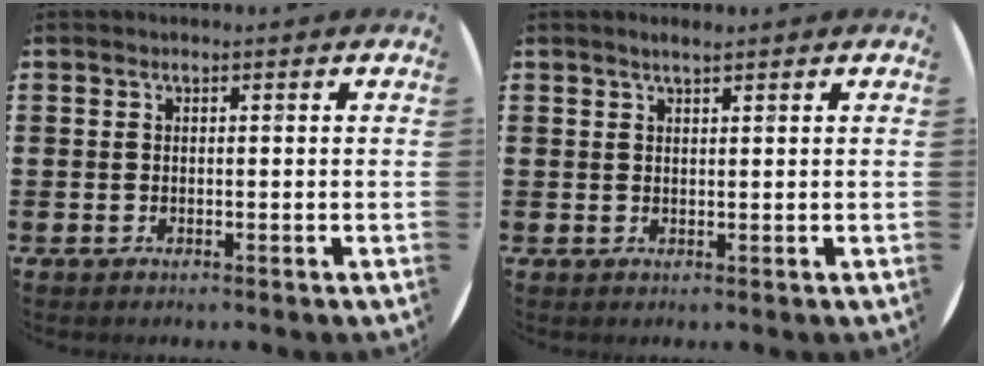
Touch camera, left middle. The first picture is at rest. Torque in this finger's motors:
{"motor_torque": [0.14, -0.09, 0.01, 0.03]}